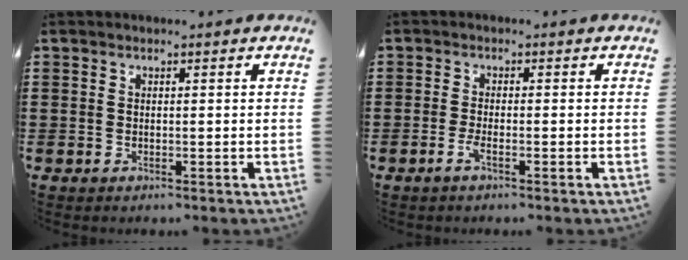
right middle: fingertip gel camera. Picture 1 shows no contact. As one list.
[{"total": 1.8, "force": [-0.9, 0.3, 1.5], "torque": [-0.036, -0.002, -0.019]}]